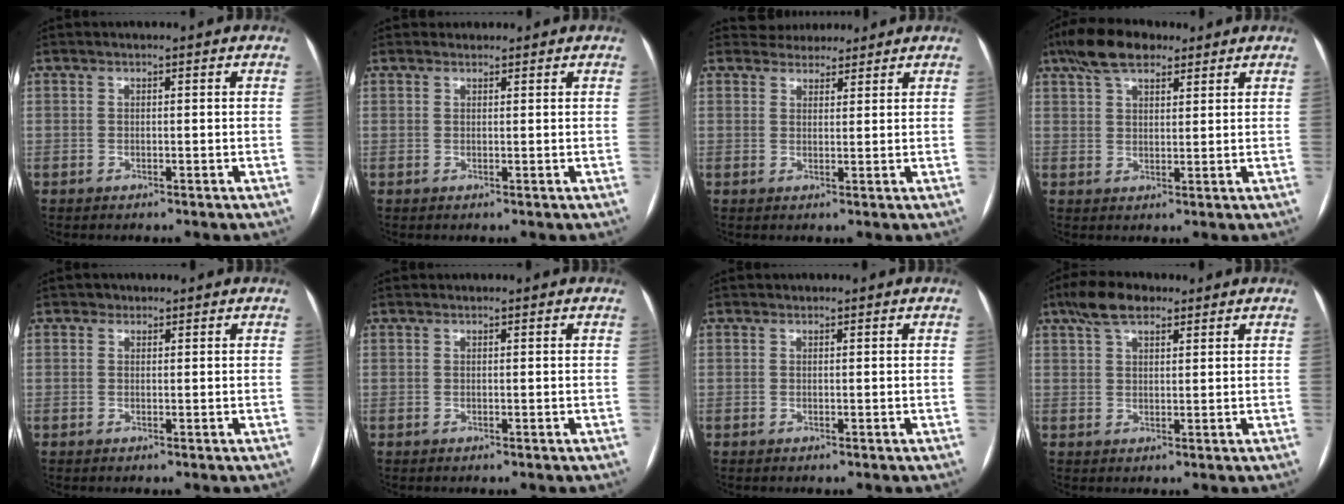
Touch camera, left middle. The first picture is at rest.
{"total": 0.8, "force": [0.7, 0.5, -0.2], "torque": [-0.001, 0.006, 0.010]}
{"total": 4.2, "force": [3.8, 1.8, 0.0], "torque": [0.003, 0.017, 0.055]}
{"total": 8.0, "force": [5.6, 3.3, 4.7], "torque": [-0.091, 0.026, 0.099]}
{"total": 0.9, "force": [0.6, 0.7, 0.0], "torque": [0.005, -0.002, 0.005]}
{"total": 0.0}
{"total": 0.0}
{"total": 6.2, "force": [4.2, 2.5, 3.7], "torque": [-0.075, 0.022, 0.076]}